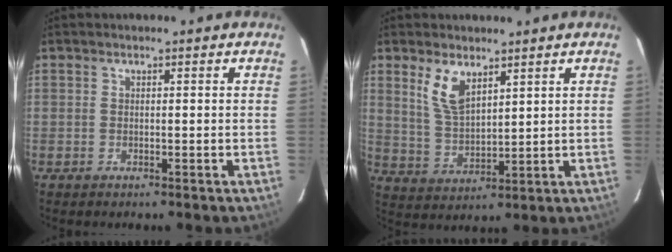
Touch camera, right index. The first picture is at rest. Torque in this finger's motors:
{"motor_torque": [0.61, 0.49, 0.29, 0.09]}